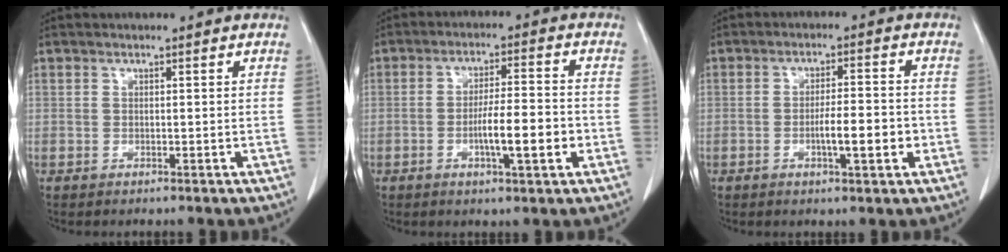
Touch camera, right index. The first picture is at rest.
{"total": 7.5, "force": [-2.0, 0.9, 7.2], "torque": [-0.118, 0.003, -0.029]}
{"total": 5.7, "force": [-1.4, 0.9, 5.4], "torque": [-0.088, 0.002, -0.017]}